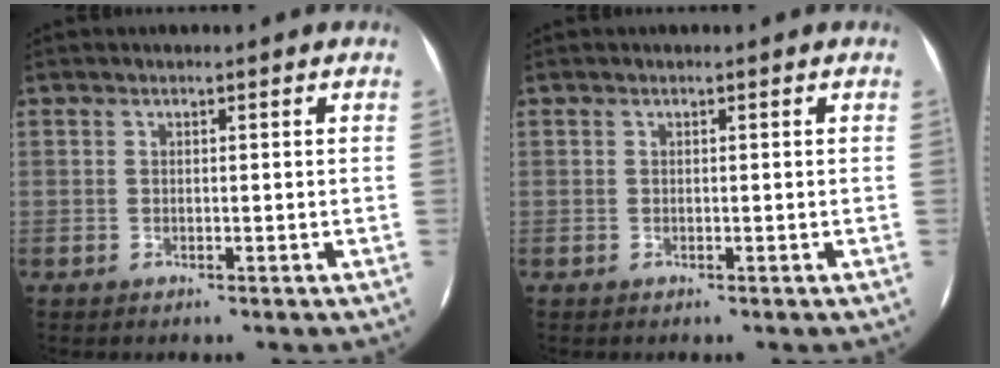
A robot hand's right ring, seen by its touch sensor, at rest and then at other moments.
{"total": 0.0}